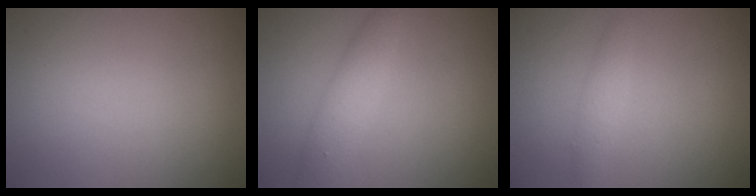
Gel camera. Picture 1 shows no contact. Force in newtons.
{"total": 2.8, "press": 2.8, "slide": 0.1}
{"total": 1.4, "press": 1.4, "slide": 0.0}